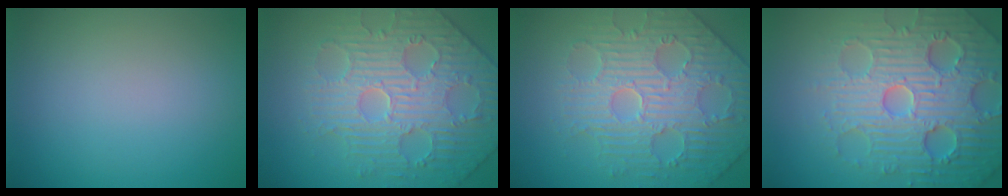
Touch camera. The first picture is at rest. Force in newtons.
{"total": 5.3, "press": 5.2, "slide": 1.2}
{"total": 5.3, "press": 5.2, "slide": 1.2}
{"total": 7.9, "press": 7.7, "slide": 1.6}